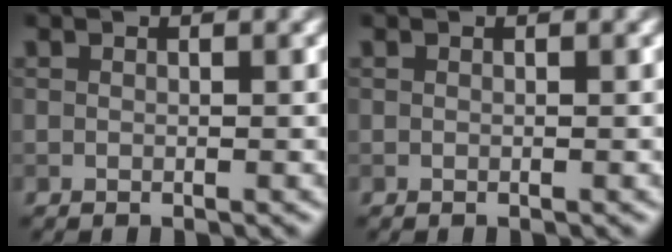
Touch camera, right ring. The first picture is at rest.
{"total": 0.0}